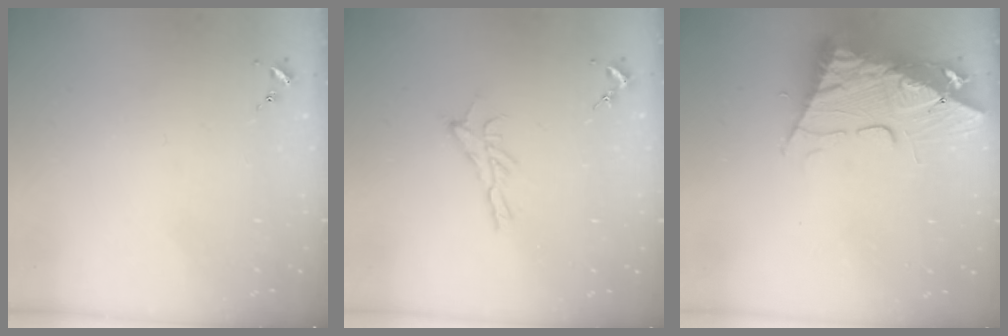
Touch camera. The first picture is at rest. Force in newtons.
{"total": 7.3, "press": 7.3, "slide": 0.3}
{"total": 16.8, "press": 16.7, "slide": 1.6}